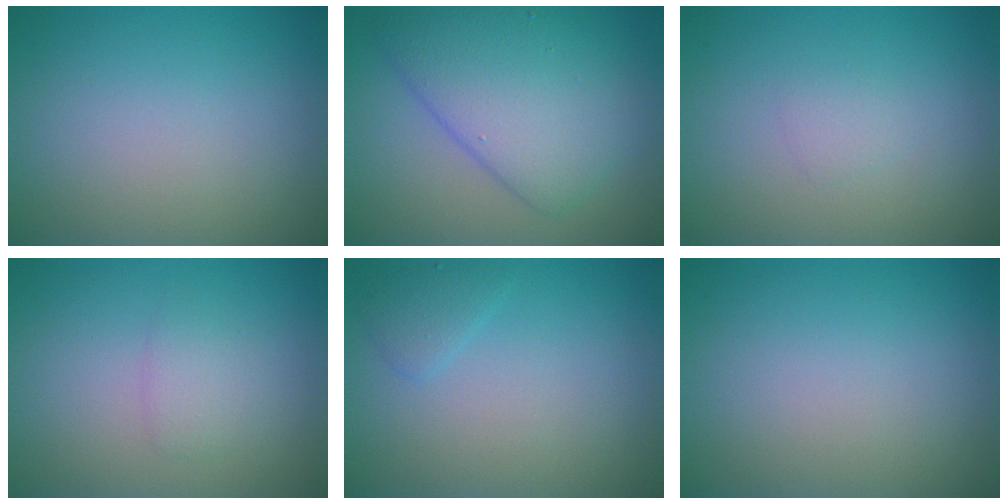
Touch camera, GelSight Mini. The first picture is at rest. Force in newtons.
{"total": 7.0, "press": 7.0, "slide": 0.3}
{"total": 0.8, "press": 0.8, "slide": 0.1}
{"total": 1.4, "press": 1.4, "slide": 0.0}
{"total": 1.3, "press": 1.3, "slide": 0.1}
{"total": 0.0}